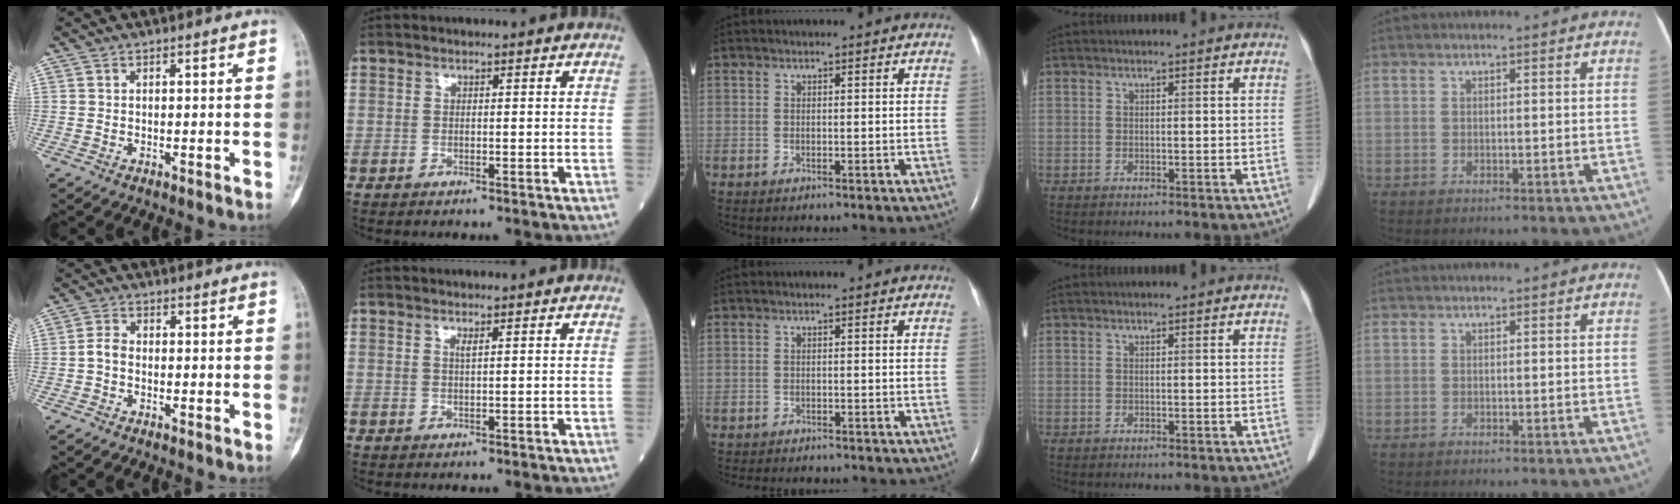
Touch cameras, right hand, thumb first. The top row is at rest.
{"thumb": {"total": 2.6, "force": [-0.7, 1.8, 1.8], "torque": [-0.032, 0.009, -0.023]}, "index": {"total": 0.7, "force": [0.4, -0.1, 0.6], "torque": [-0.013, -0.003, 0.007]}, "middle": {"total": 6.0, "force": [-5.2, 1.8, 2.4], "torque": [-0.030, -0.004, -0.064]}}